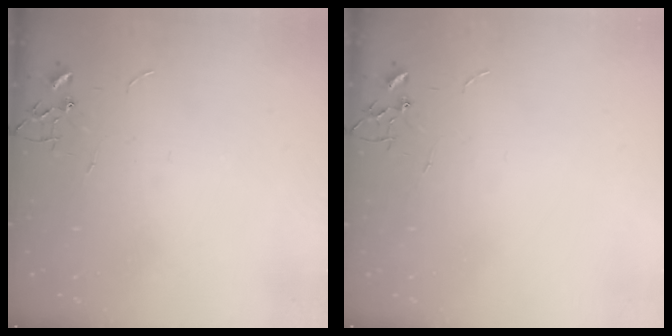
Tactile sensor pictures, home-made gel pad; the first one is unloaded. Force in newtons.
{"total": 0.0}